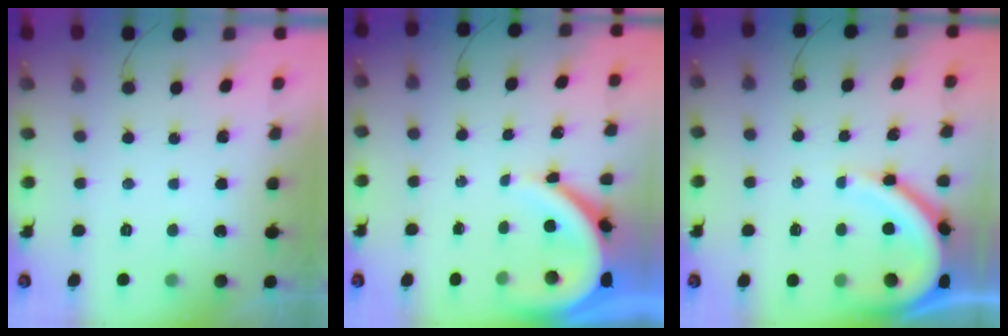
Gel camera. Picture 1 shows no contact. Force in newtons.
{"total": 9.6, "press": 9.5, "slide": 1.2}
{"total": 11.1, "press": 11.0, "slide": 1.0}